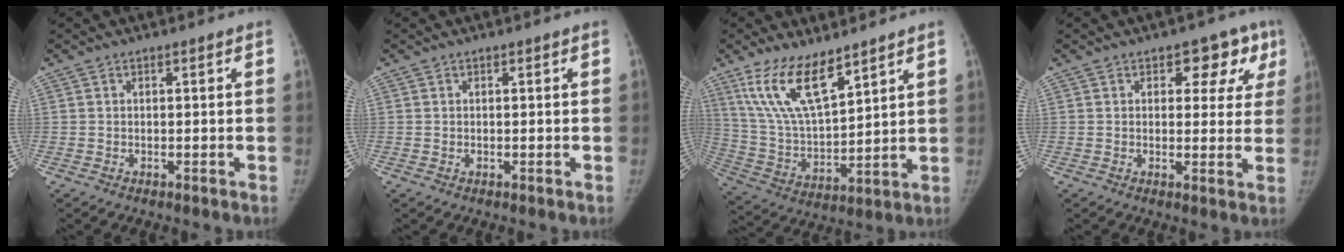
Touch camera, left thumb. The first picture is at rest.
{"total": 0.0}
{"total": 14.1, "force": [9.4, 4.8, 9.4], "torque": [-0.163, -0.046, 0.198]}
{"total": 7.7, "force": [3.6, 4.9, 4.7], "torque": [-0.003, -0.008, 0.037]}